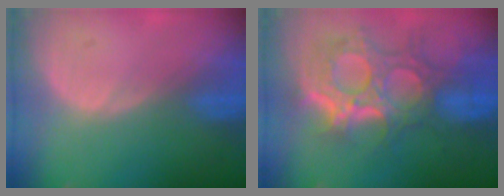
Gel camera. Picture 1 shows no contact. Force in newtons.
{"total": 12.1, "press": 10.8, "slide": 5.4}